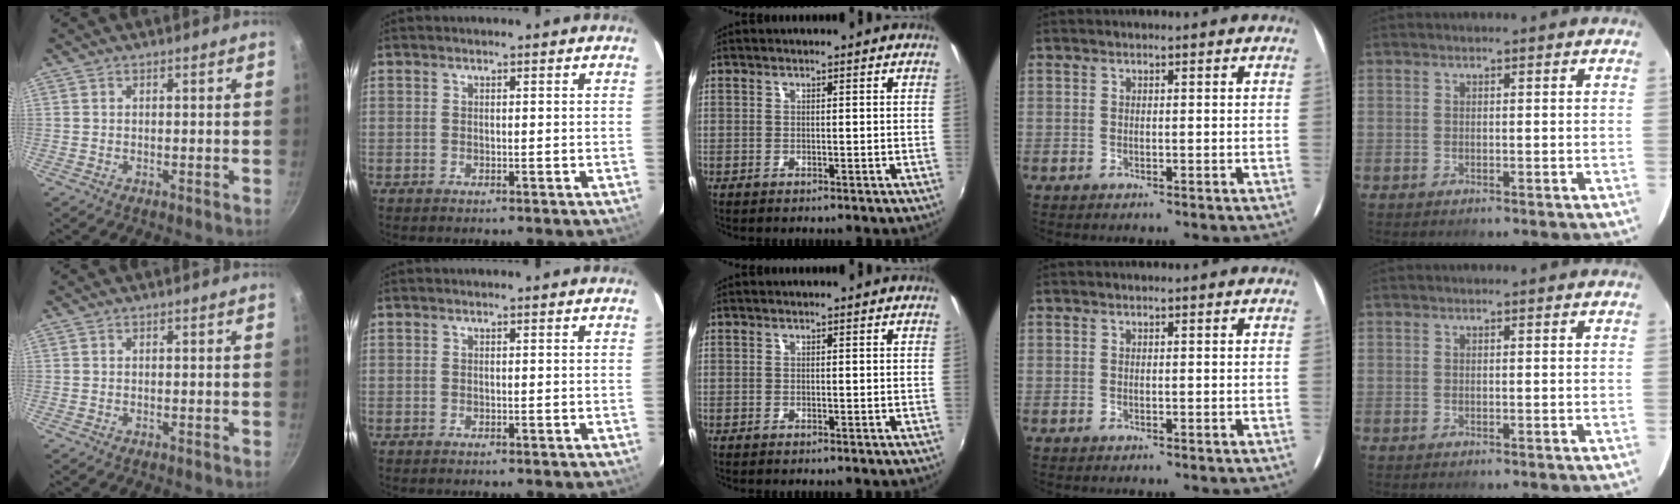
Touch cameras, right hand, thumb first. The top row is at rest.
{}